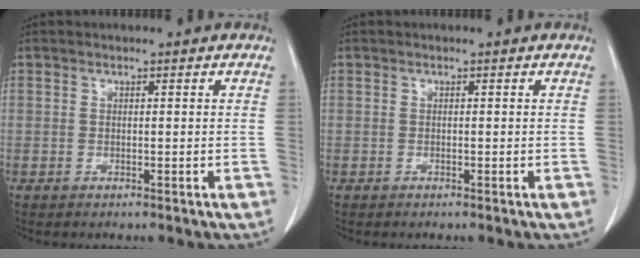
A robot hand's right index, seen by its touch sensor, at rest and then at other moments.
{"total": 0.0}